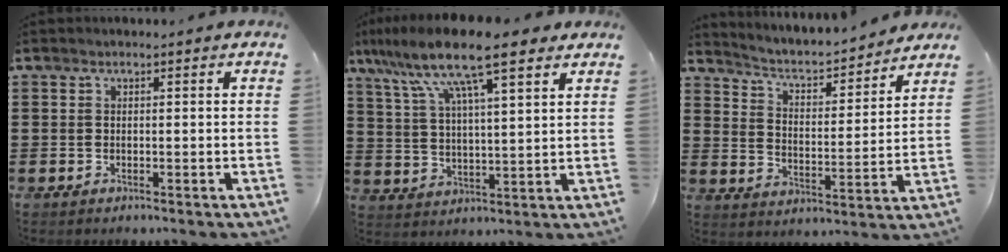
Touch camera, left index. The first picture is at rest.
{"total": 12.3, "force": [9.0, 1.9, 8.1], "torque": [-0.175, -0.023, 0.154]}
{"total": 3.5, "force": [3.2, 0.8, 1.3], "torque": [-0.045, -0.027, 0.044]}